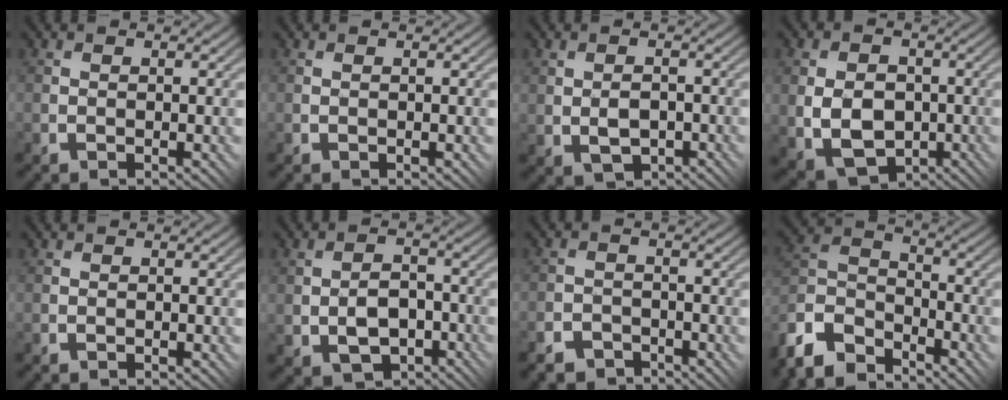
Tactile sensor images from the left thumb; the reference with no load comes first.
{"total": 0.0}
{"total": 3.4, "force": [-0.6, 2.1, 2.6], "torque": [-0.053, -0.003, -0.009]}
{"total": 8.3, "force": [-1.5, 6.1, 5.3], "torque": [-0.114, -0.014, -0.033]}
{"total": 0.0}
{"total": 6.0, "force": [-1.6, 4.0, 4.2], "torque": [-0.094, -0.008, -0.026]}
{"total": 3.8, "force": [-3.2, 2.1, 0.3], "torque": [0.003, 0.004, -0.057]}
{"total": 10.6, "force": [-8.6, 4.8, 4.0], "torque": [-0.100, 0.000, -0.178]}